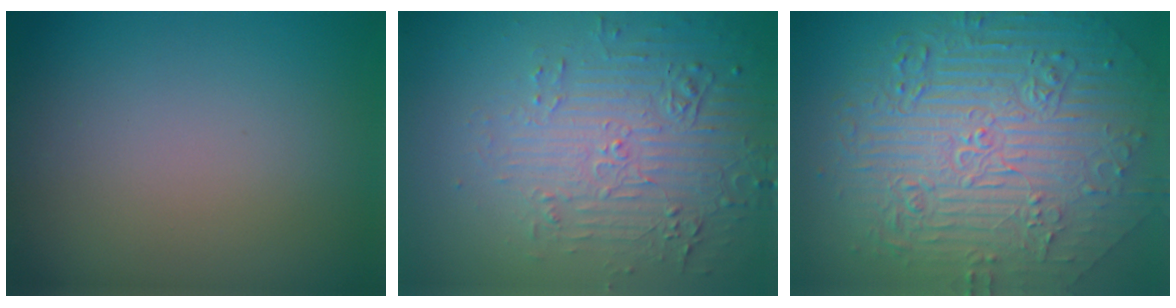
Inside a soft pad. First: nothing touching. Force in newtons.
{"total": 5.3, "press": 3.6, "slide": 3.9}
{"total": 10.6, "press": 7.1, "slide": 7.8}